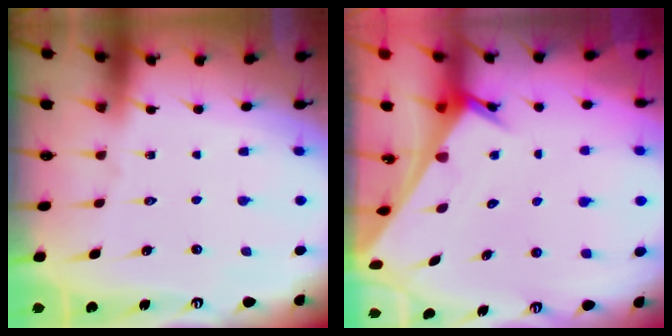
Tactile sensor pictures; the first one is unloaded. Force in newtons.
{"total": 3.1, "press": 3.1, "slide": 0.2}